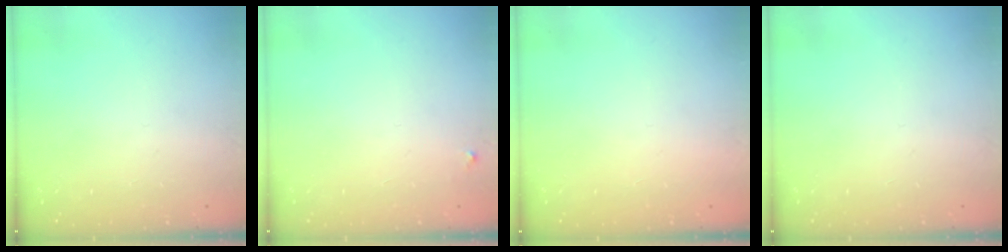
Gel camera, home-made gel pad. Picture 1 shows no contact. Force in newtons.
{"total": 2.3, "press": 2.3, "slide": 0.2}
{"total": 1.6, "press": 1.5, "slide": 0.1}
{"total": 0.0}